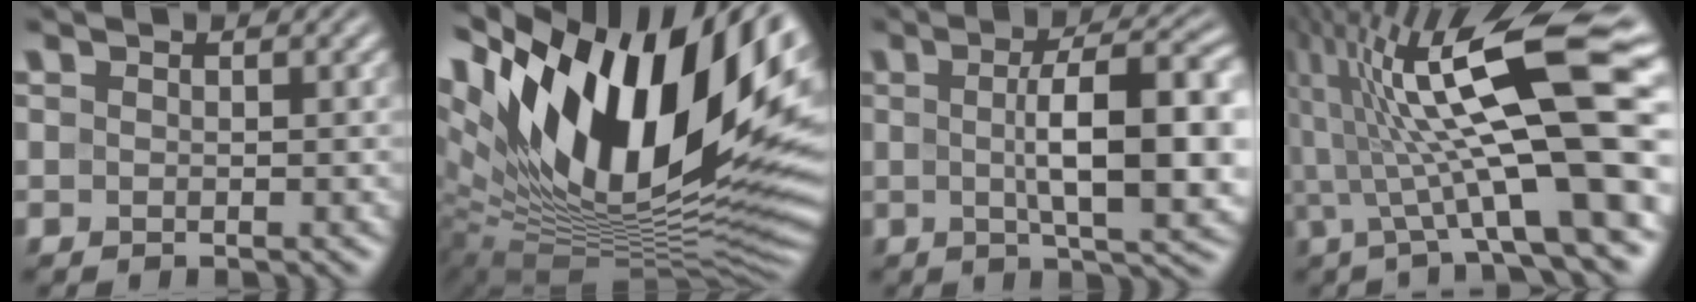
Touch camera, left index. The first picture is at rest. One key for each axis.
{"total": 19.7, "fx": 7.1, "fy": 9.3, "fz": 15.8, "tx": -0.276, "ty": 0.020, "tz": 0.118}
{"total": 10.6, "fx": 0.0, "fy": 3.2, "fz": 10.1, "tx": -0.152, "ty": 0.000, "tz": 0.003}
{"total": 15.9, "fx": 2.6, "fy": 3.1, "fz": 15.4, "tx": -0.255, "ty": 0.015, "tz": 0.047}